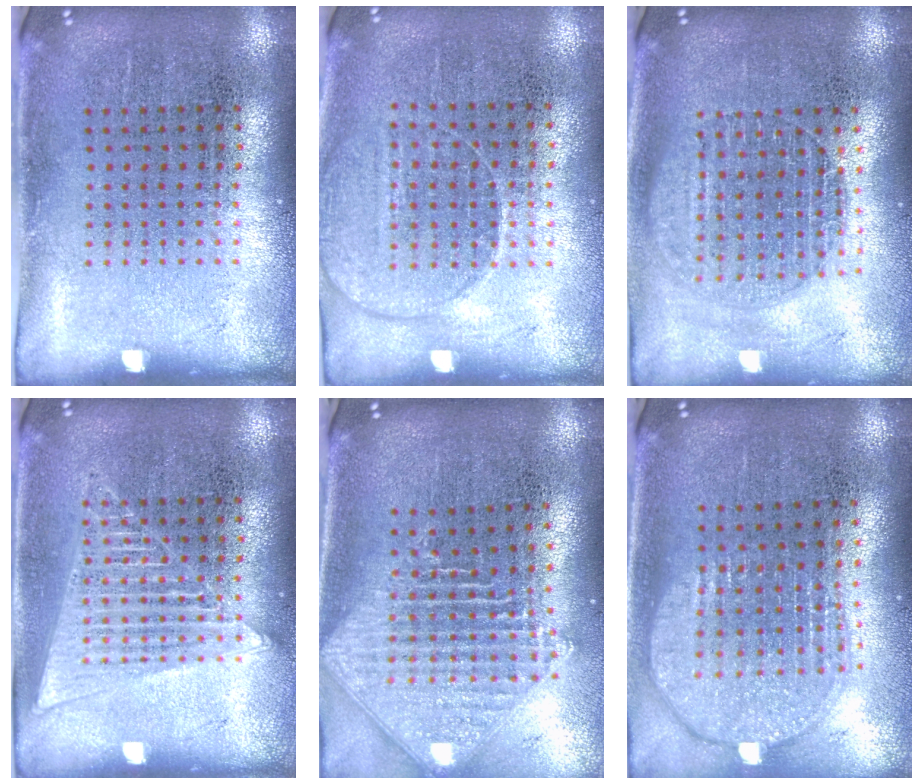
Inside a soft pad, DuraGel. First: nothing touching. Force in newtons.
{"total": 1.4, "press": 1.3, "slide": 0.6}
{"total": 1.6, "press": 1.4, "slide": 0.7}
{"total": 2.4, "press": 2.4, "slide": 0.3}
{"total": 2.3, "press": 1.8, "slide": 1.5}
{"total": 2.0, "press": 1.6, "slide": 1.1}